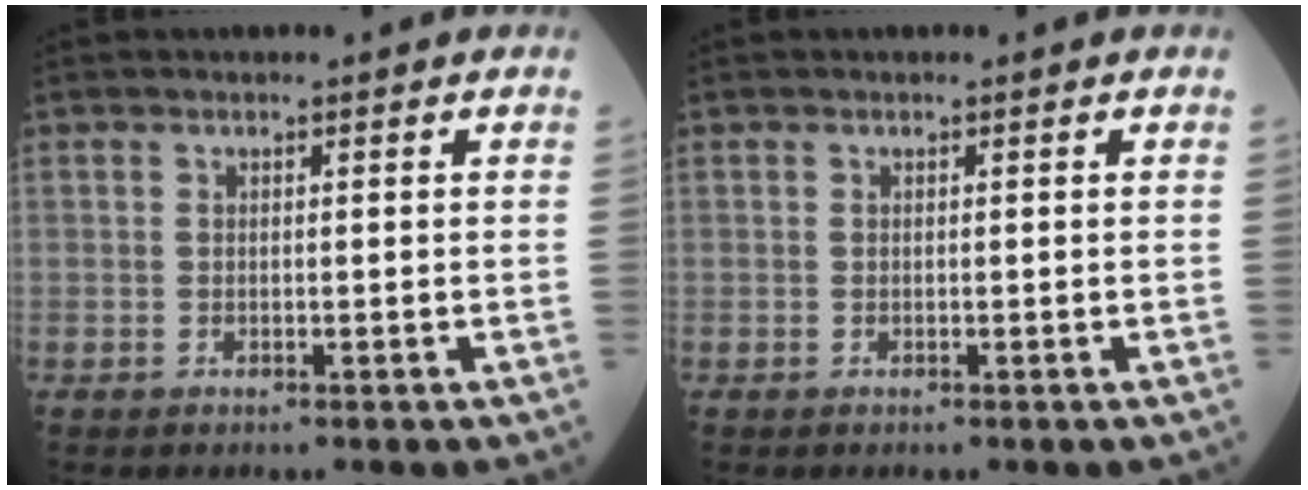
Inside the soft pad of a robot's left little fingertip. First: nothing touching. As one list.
[{"total": 0.0}]